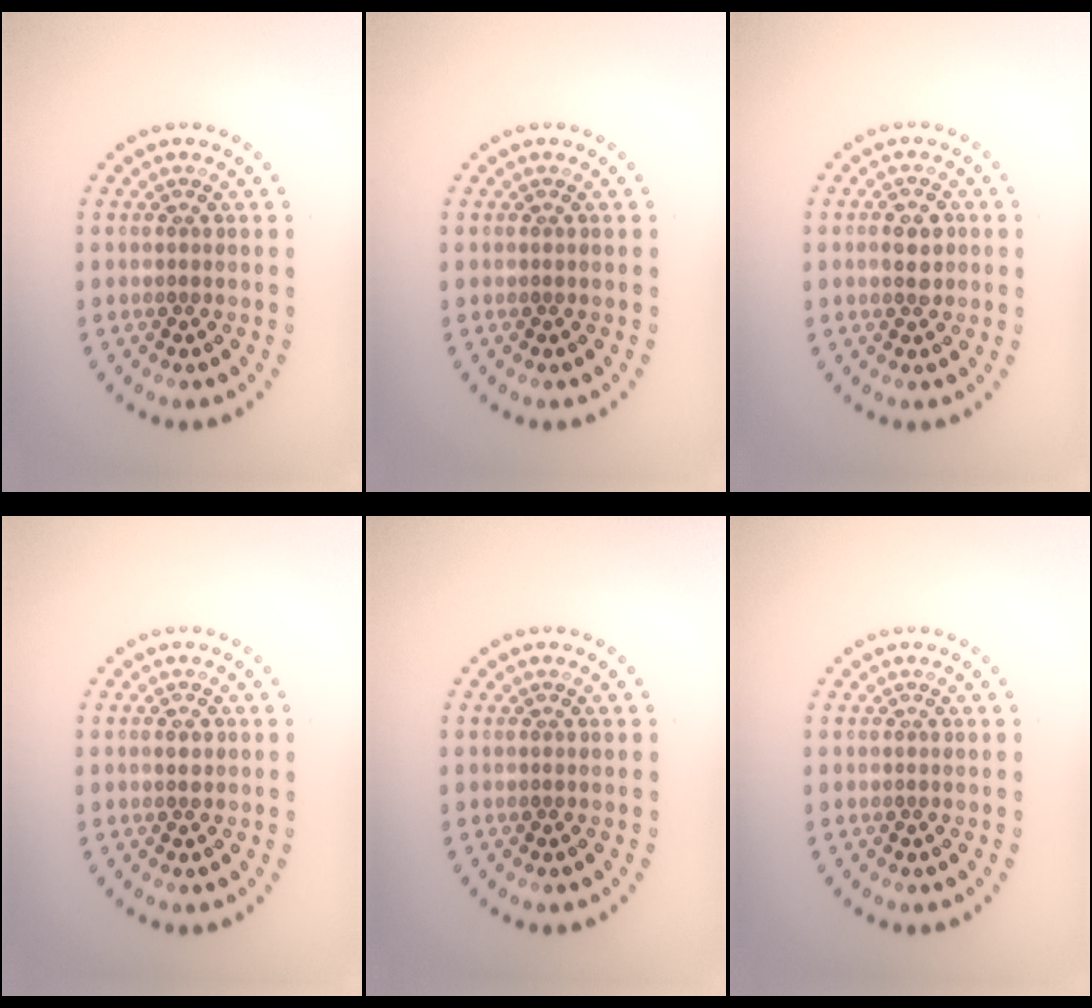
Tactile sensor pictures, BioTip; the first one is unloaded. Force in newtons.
{"total": 0.0}
{"total": 2.1, "press": 2.1, "slide": 0.3}
{"total": 1.2, "press": 1.2, "slide": 0.1}
{"total": 0.0}
{"total": 0.0}